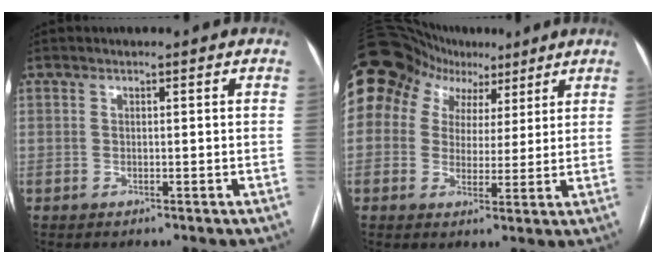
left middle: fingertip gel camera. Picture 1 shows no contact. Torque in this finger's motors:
{"motor_torque": [1.24, -0.90, 1.05, 0.21]}